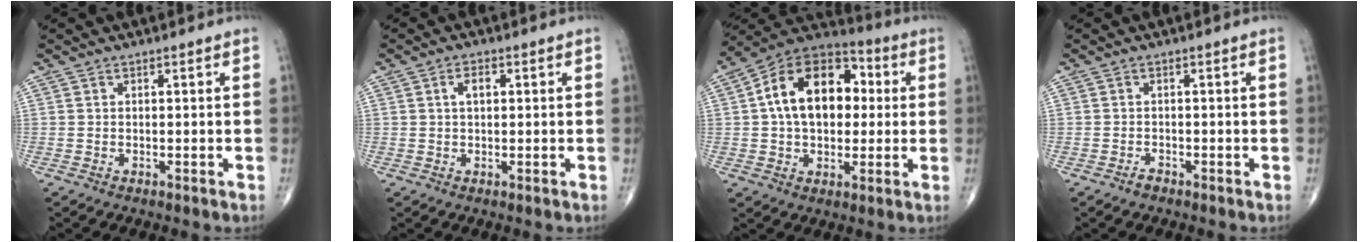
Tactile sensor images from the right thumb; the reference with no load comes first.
{"total": 2.7, "force": [0.6, 1.5, 2.1], "torque": [-0.032, 0.007, 0.009]}
{"total": 18.4, "force": [2.4, 12.1, 13.7], "torque": [-0.188, 0.028, 0.032]}
{"total": 1.0, "force": [-0.8, 0.5, 0.3], "torque": [-0.006, 0.002, -0.016]}